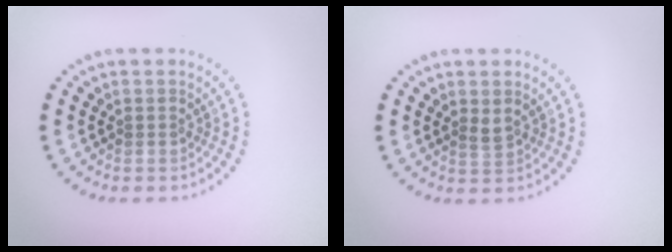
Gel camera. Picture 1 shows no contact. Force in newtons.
{"total": 0.8, "press": 0.8, "slide": 0.3}